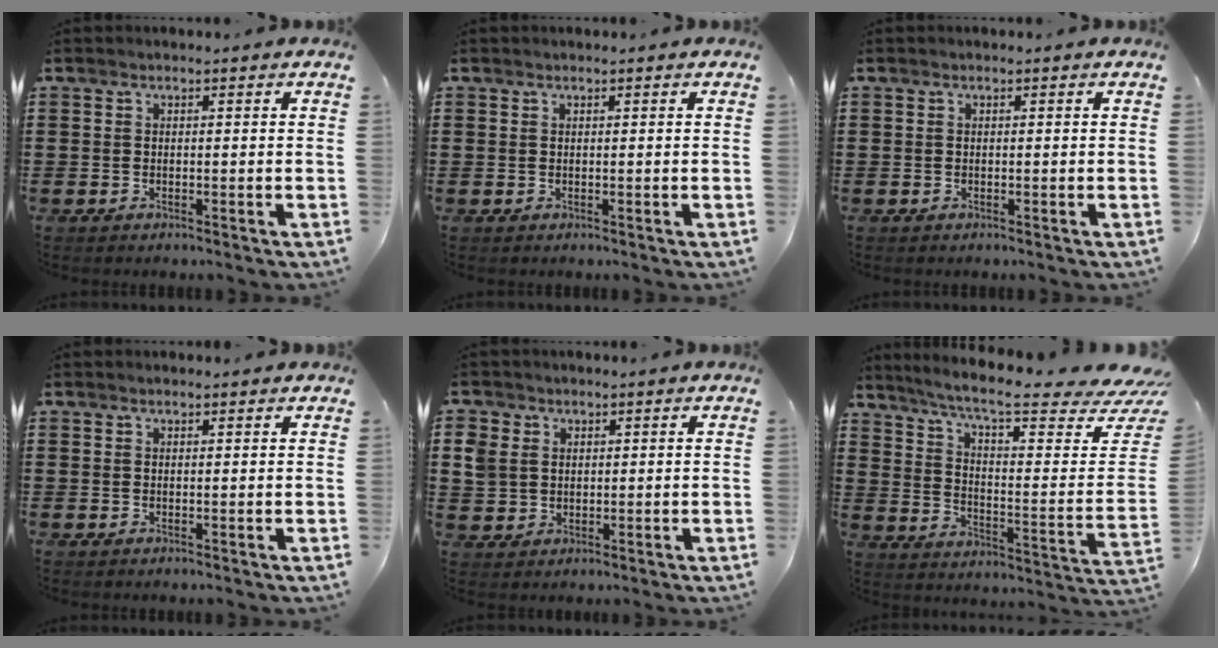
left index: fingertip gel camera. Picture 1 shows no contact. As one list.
[{"total": 0.0}, {"total": 0.0}, {"total": 0.6, "force": [0.6, 0.0, 0.3], "torque": [-0.005, 0.000, 0.011]}, {"total": 4.0, "force": [1.4, 3.6, 1.1], "torque": [-0.045, 0.011, 0.023]}, {"total": 9.1, "force": [7.4, 0.6, 5.2], "torque": [-0.116, -0.061, 0.120]}]